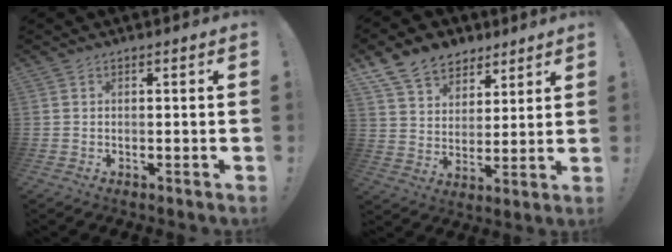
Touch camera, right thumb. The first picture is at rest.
{"total": 12.5, "force": [8.6, 8.5, 3.4], "torque": [-0.063, -0.054, 0.169]}